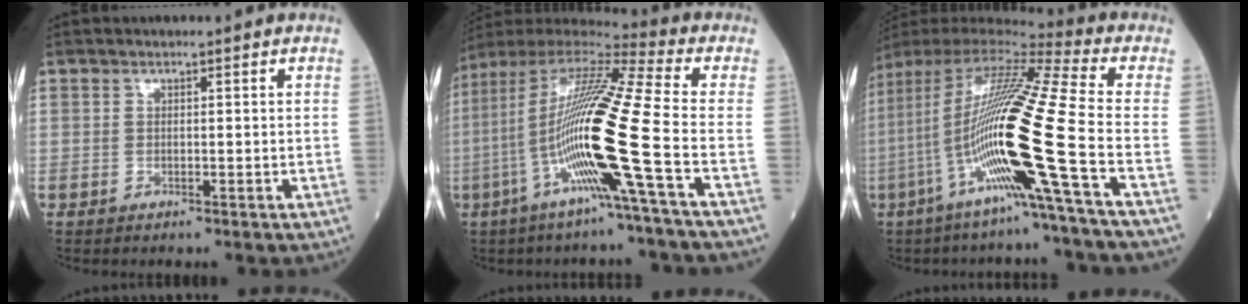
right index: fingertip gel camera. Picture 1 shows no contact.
{"total": 19.7, "force": [-5.1, -1.2, 18.9], "torque": [-0.377, -0.015, -0.114]}
{"total": 21.6, "force": [-6.3, -1.5, 20.6], "torque": [-0.422, -0.025, -0.137]}